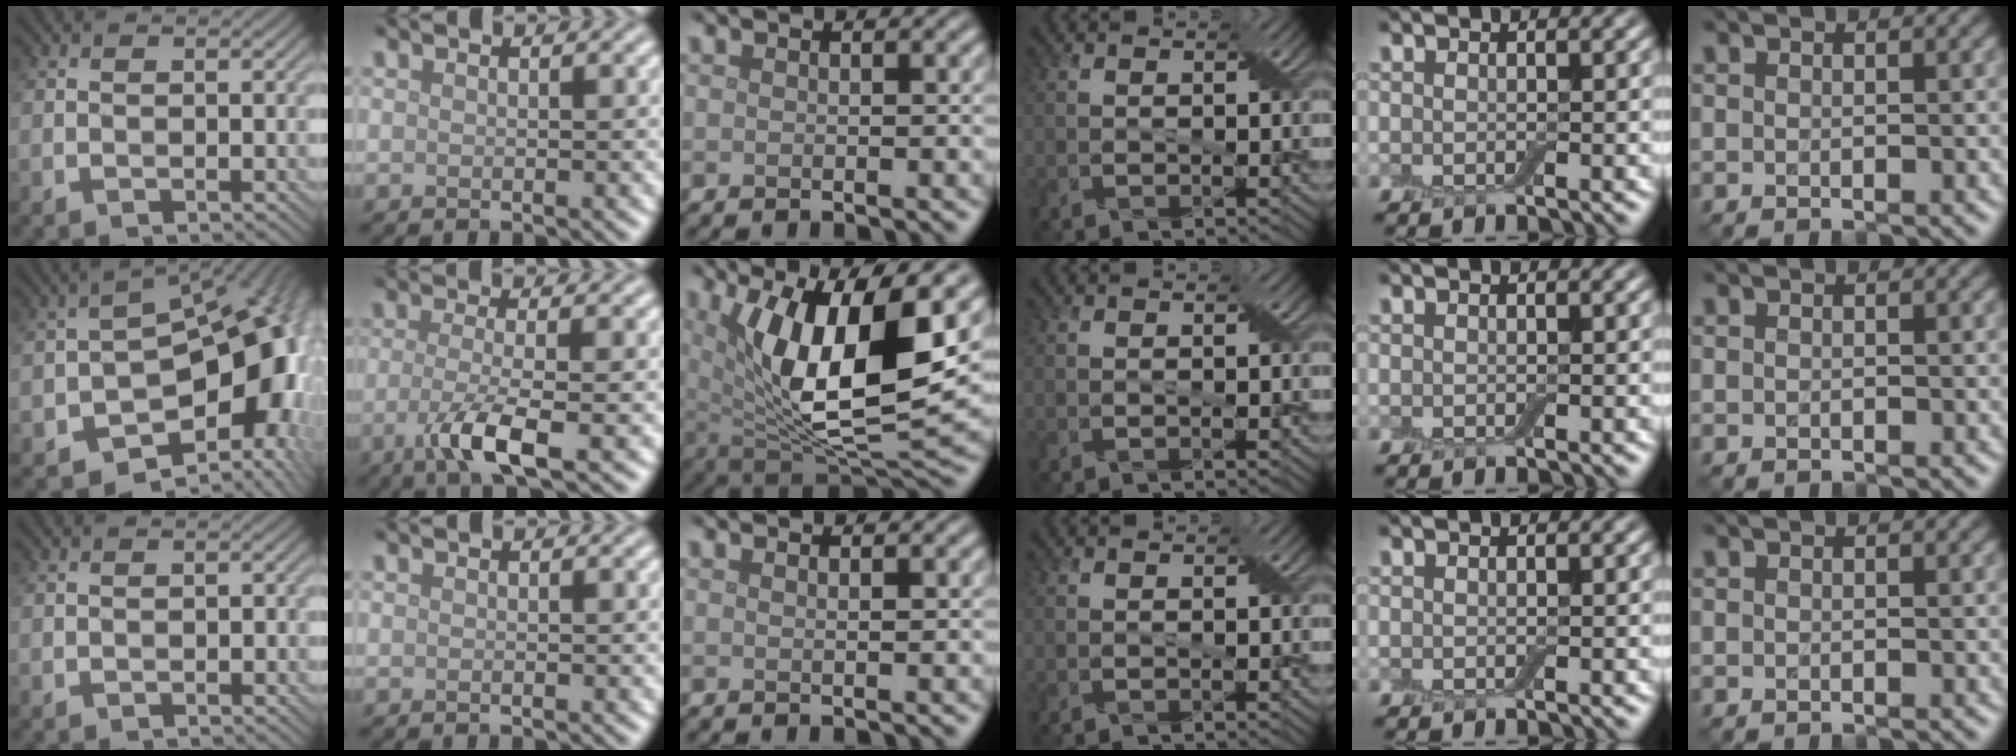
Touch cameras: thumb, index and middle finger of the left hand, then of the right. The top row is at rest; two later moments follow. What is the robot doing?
{"motion": "extract", "object": "backpack"}